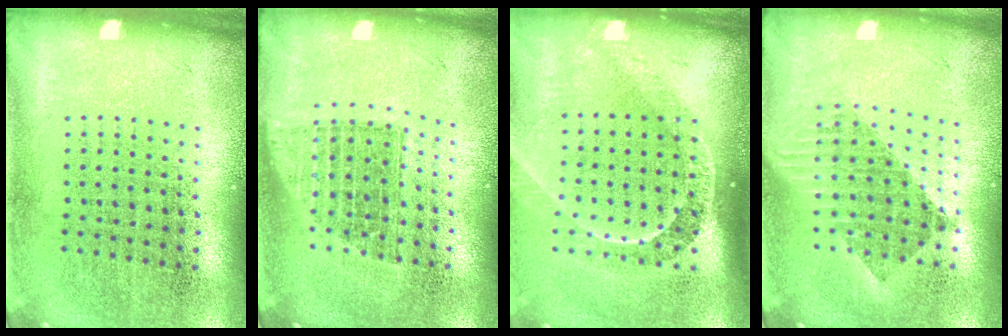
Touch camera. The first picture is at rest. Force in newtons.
{"total": 1.4, "press": 1.1, "slide": 0.8}
{"total": 2.2, "press": 1.6, "slide": 1.4}
{"total": 1.7, "press": 1.4, "slide": 1.0}